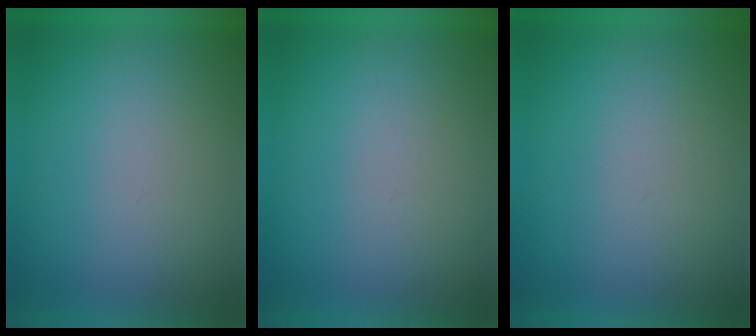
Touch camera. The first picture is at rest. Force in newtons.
{"total": 1.3}
{"total": 3.5}